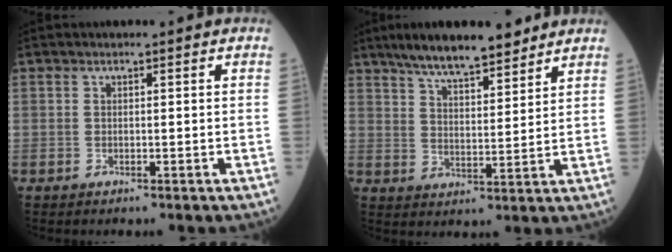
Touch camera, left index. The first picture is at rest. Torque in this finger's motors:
{"motor_torque": [0.13, -0.67, 0.65, 0.17]}